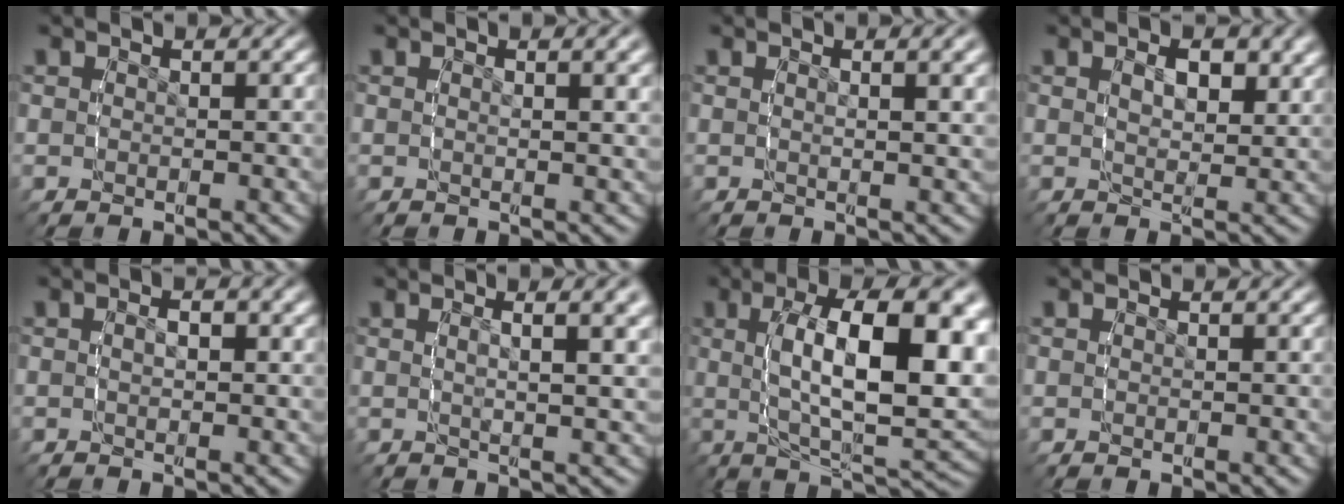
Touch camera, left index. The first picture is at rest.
{"total": 1.5, "force": [0.5, 0.0, 1.4], "torque": [-0.022, -0.001, 0.008]}
{"total": 1.8, "force": [0.7, 0.1, 1.7], "torque": [-0.025, 0.001, 0.010]}
{"total": 2.2, "force": [0.7, 1.0, 1.8], "torque": [-0.029, -0.010, 0.013]}
{"total": 1.6, "force": [-0.4, 0.6, 1.4], "torque": [-0.024, -0.001, -0.008]}
{"total": 4.3, "force": [1.5, 0.9, 3.9], "torque": [-0.047, 0.011, 0.017]}
{"total": 11.2, "force": [0.7, 3.9, 10.5], "torque": [-0.160, 0.007, 0.011]}
{"total": 0.0}